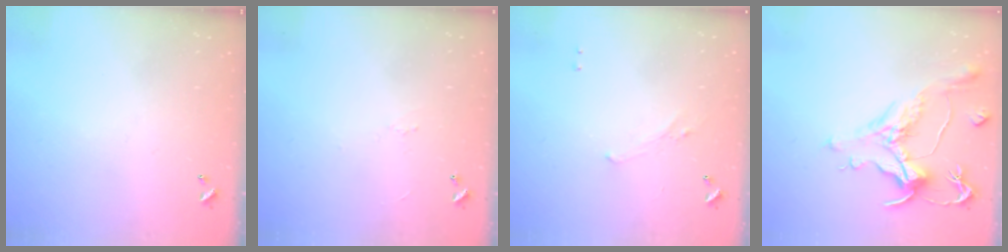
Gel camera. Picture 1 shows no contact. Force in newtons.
{"total": 2.3, "press": 2.2, "slide": 0.6}
{"total": 1.2, "press": 0.9, "slide": 0.8}
{"total": 1.1, "press": 0.2, "slide": 1.1}